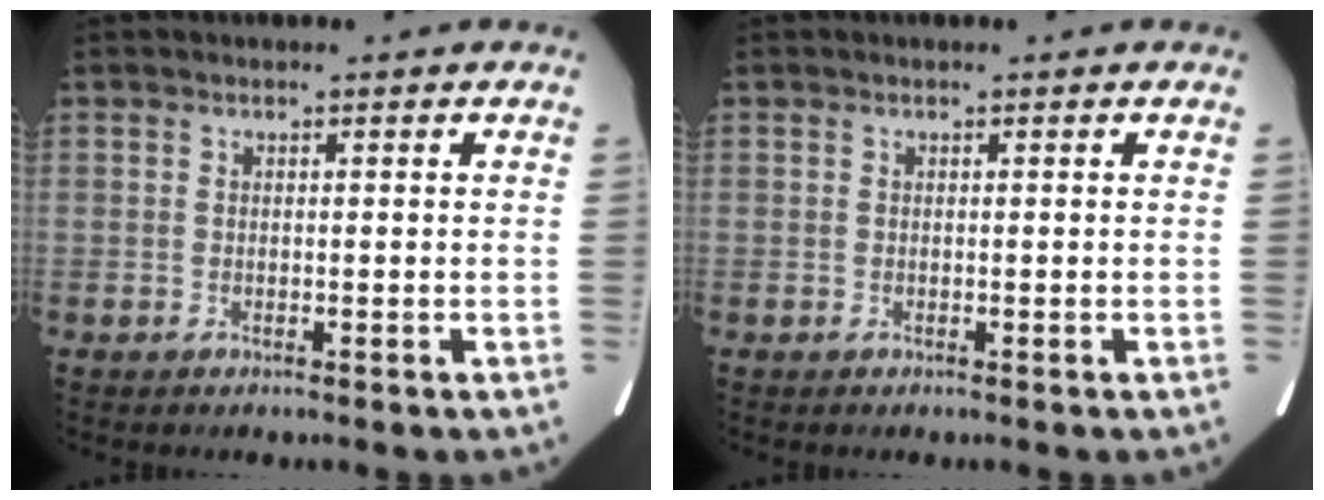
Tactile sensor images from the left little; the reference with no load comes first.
{"total": 0.0}